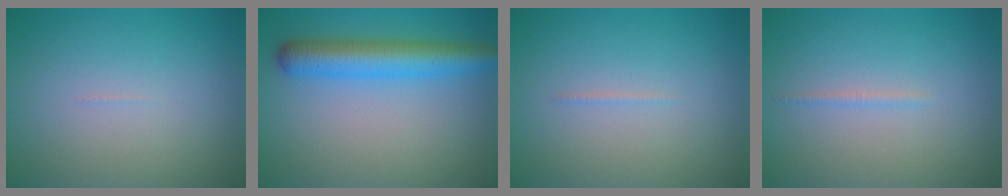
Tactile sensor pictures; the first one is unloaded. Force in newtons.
{"total": 5.2, "press": 5.2, "slide": 0.1}
{"total": 0.7, "press": 0.7, "slide": 0.2}
{"total": 0.6, "press": 0.6, "slide": 0.1}